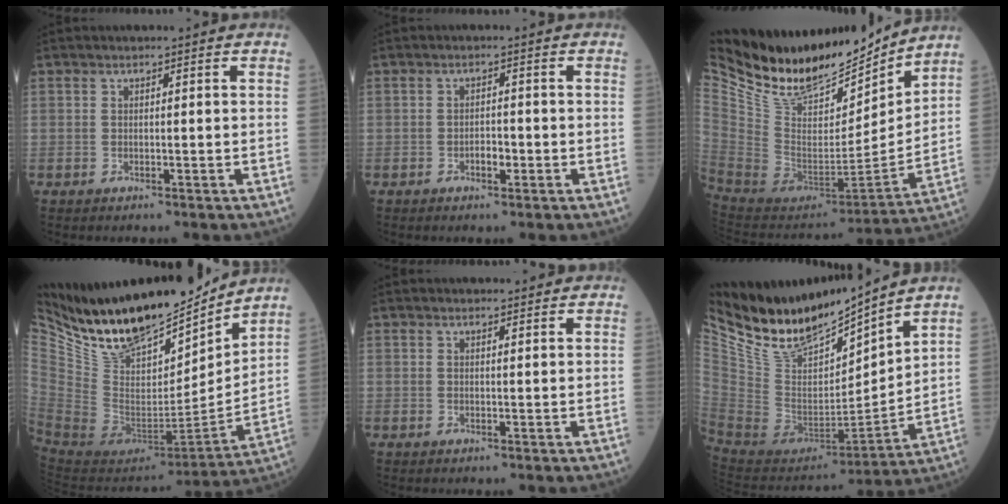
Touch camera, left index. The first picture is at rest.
{"total": 1.8, "force": [-0.8, 0.8, 1.4], "torque": [-0.021, 0.004, -0.013]}
{"total": 26.1, "force": [22.3, 7.7, 11.2], "torque": [-0.228, -0.024, 0.374]}
{"total": 22.1, "force": [19.5, 6.4, 8.3], "torque": [-0.158, -0.038, 0.338]}
{"total": 2.5, "force": [2.3, 0.7, 0.6], "torque": [-0.009, 0.013, 0.027]}
{"total": 17.8, "force": [15.9, 3.5, 7.0], "torque": [-0.143, -0.015, 0.309]}